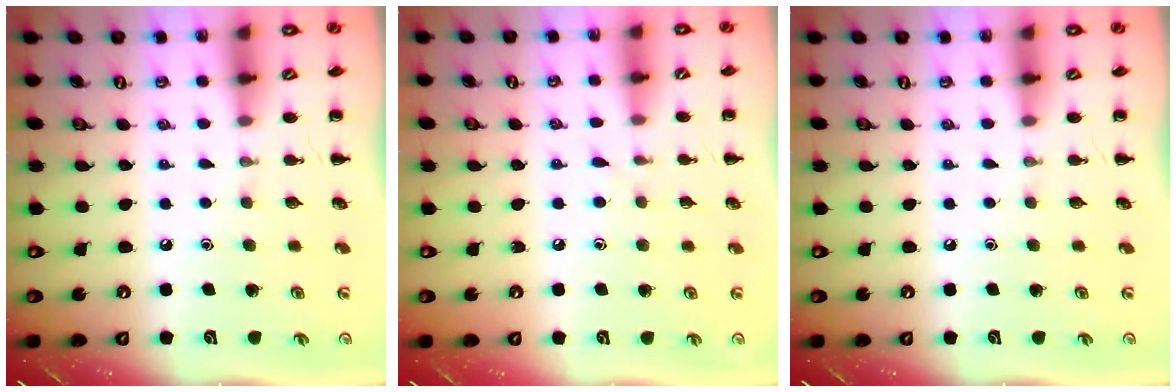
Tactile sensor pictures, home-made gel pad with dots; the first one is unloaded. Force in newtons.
{"total": 3.0, "press": 2.6, "slide": 1.4}
{"total": 0.0}